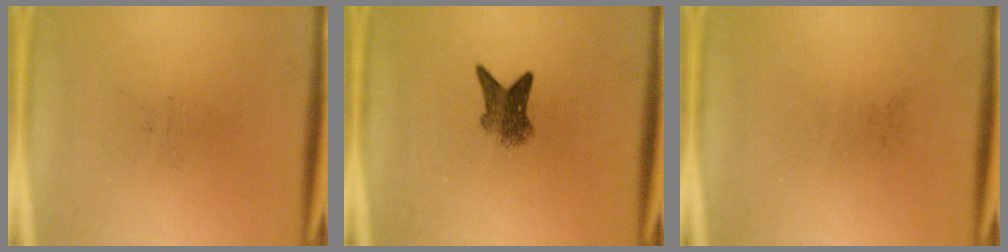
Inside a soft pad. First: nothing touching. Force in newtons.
{"total": 3.9}
{"total": 0.0}